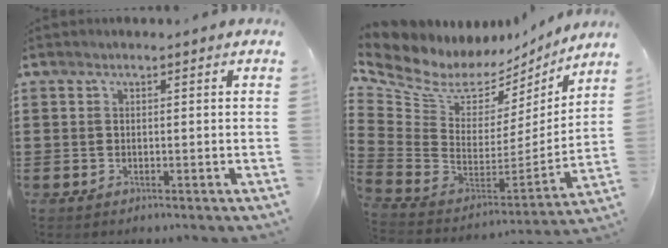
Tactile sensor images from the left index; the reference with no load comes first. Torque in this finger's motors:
{"motor_torque": [2.14, 0.00, 0.22, 0.08]}